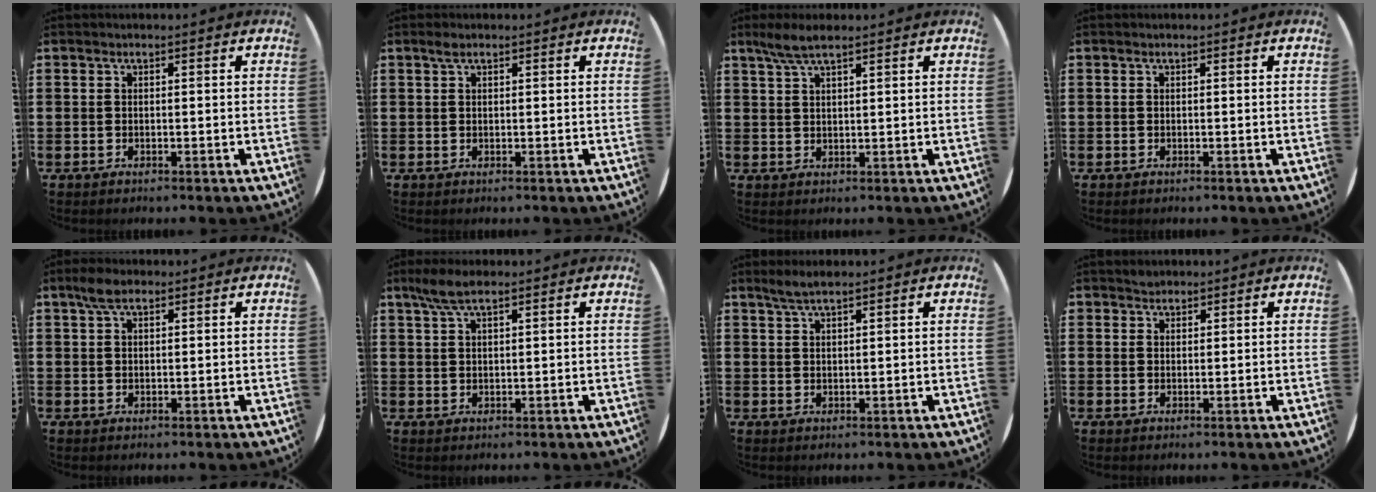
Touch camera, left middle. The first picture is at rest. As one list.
[{"total": 0.9, "force": [0.6, 0.3, 0.6], "torque": [-0.012, 0.003, 0.011]}, {"total": 3.6, "force": [2.7, 0.6, 2.3], "torque": [-0.050, 0.003, 0.049]}, {"total": 0.0}, {"total": 3.1, "force": [2.1, 1.3, 1.9], "torque": [-0.034, 0.003, 0.036]}, {"total": 4.1, "force": [2.9, 1.0, 2.7], "torque": [-0.058, 0.005, 0.052]}, {"total": 2.5, "force": [2.1, 0.3, 1.3], "torque": [-0.029, 0.003, 0.037]}, {"total": 1.3, "force": [1.2, 0.4, -0.2], "torque": [0.010, -0.001, 0.023]}]